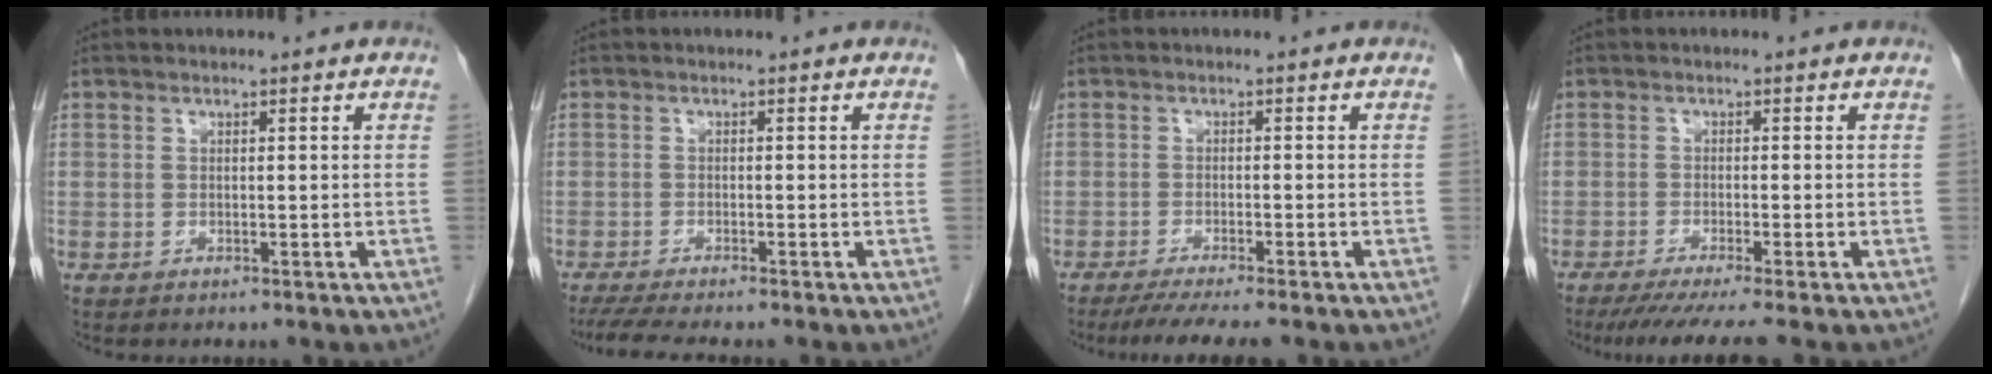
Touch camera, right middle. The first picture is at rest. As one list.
[{"total": 5.5, "force": [-4.6, -0.1, 2.9], "torque": [-0.043, -0.015, -0.077]}, {"total": 6.4, "force": [-5.3, -0.3, 3.5], "torque": [-0.044, -0.015, -0.084]}, {"total": 7.0, "force": [-5.8, -1.1, 3.8], "torque": [-0.044, -0.022, -0.092]}]